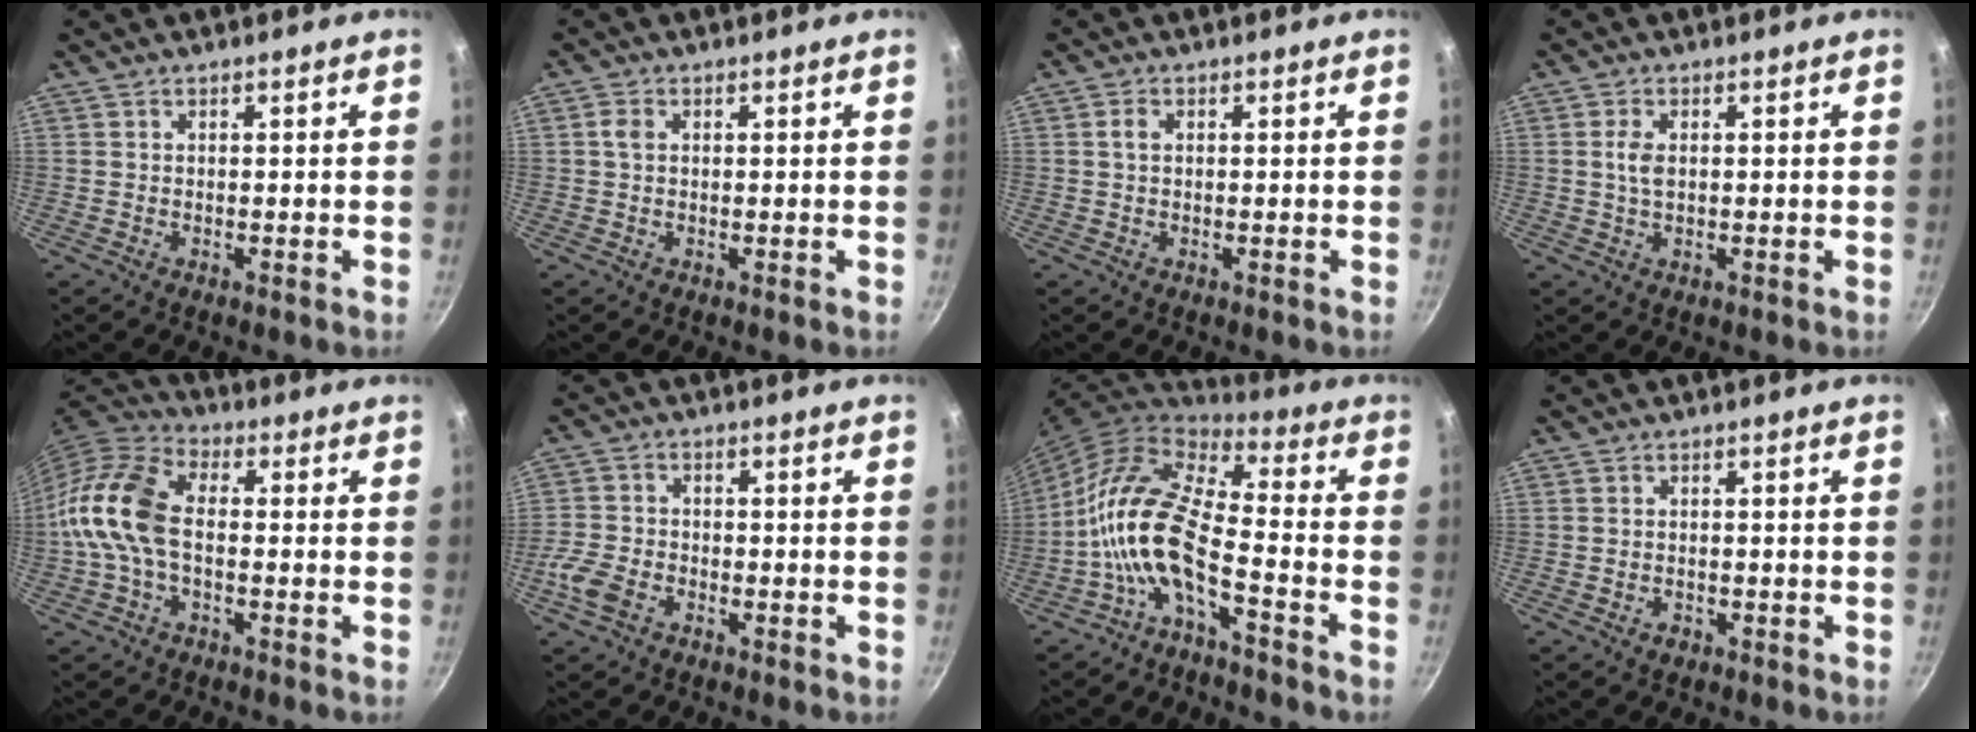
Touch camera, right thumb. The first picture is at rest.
{"total": 1.8, "force": [0.4, 1.3, 1.2], "torque": [-0.019, 0.002, 0.006]}
{"total": 1.7, "force": [0.4, 1.2, 1.2], "torque": [-0.021, 0.004, 0.006]}
{"total": 3.0, "force": [0.4, 1.7, 2.5], "torque": [-0.049, 0.002, 0.008]}
{"total": 12.7, "force": [-1.2, 7.8, 10.0], "torque": [-0.190, 0.040, -0.042]}
{"total": 6.2, "force": [-3.0, 4.0, 3.7], "torque": [-0.078, 0.019, -0.064]}
{"total": 14.1, "force": [-5.1, 5.5, 11.9], "torque": [-0.233, 0.055, -0.112]}
{"total": 1.5, "force": [-0.8, 1.1, 0.7], "torque": [-0.011, 0.004, -0.007]}